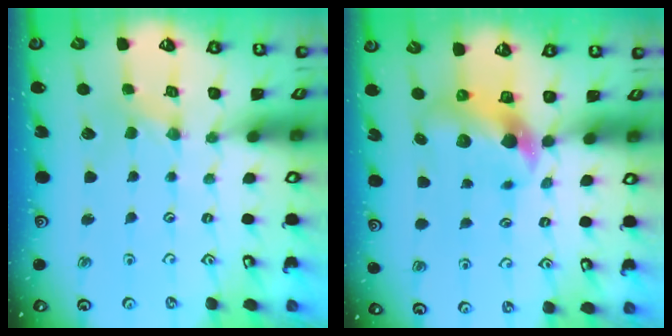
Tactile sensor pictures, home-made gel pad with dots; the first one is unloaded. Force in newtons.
{"total": 7.1, "press": 7.0, "slide": 1.0}